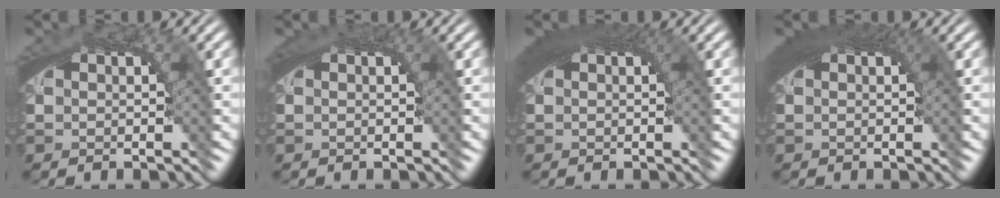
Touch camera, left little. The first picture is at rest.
{"total": 1.2, "force": [0.4, 0.0, 1.1], "torque": [-0.015, 0.004, 0.008]}
{"total": 3.7, "force": [1.2, 1.2, 3.3], "torque": [-0.042, 0.013, 0.015]}
{"total": 4.1, "force": [1.3, 1.4, 3.6], "torque": [-0.048, 0.014, 0.016]}